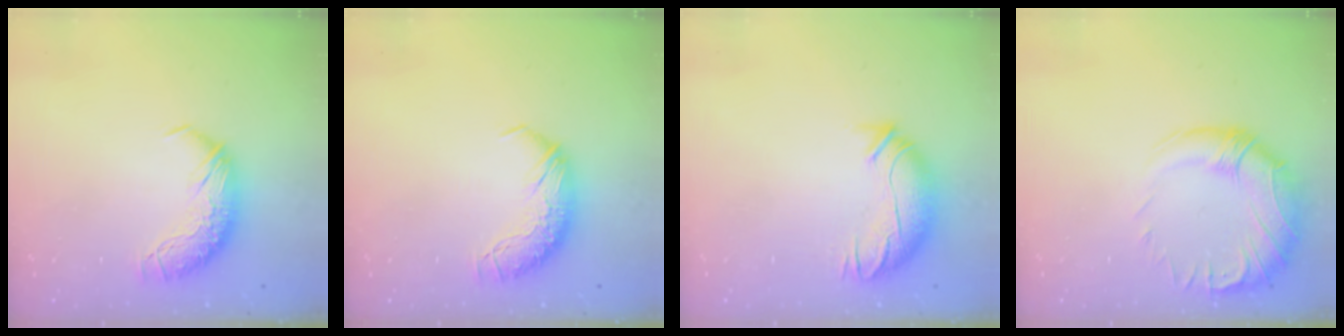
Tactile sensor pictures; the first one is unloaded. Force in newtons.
{"total": 0.0}
{"total": 3.6, "press": 2.6, "slide": 2.5}
{"total": 3.4, "press": 1.0, "slide": 3.3}